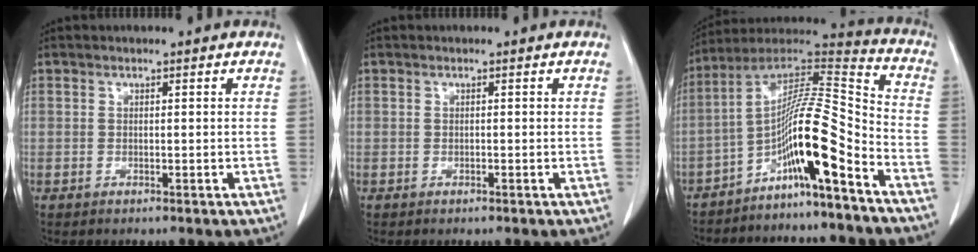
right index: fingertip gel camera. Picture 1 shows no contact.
{"total": 0.0}
{"total": 13.4, "force": [-7.3, 0.1, 11.3], "torque": [-0.208, 0.021, -0.130]}